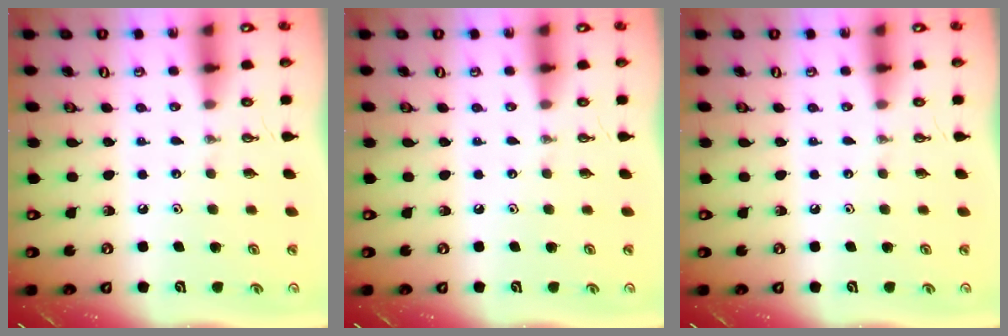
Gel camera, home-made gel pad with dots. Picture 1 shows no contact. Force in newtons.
{"total": 0.0}
{"total": 0.0}